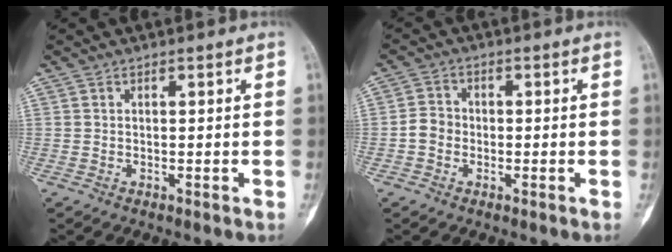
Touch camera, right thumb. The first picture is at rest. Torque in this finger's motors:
{"motor_torque": [0.59, 0.43, 0.32, -0.41, 0.06]}